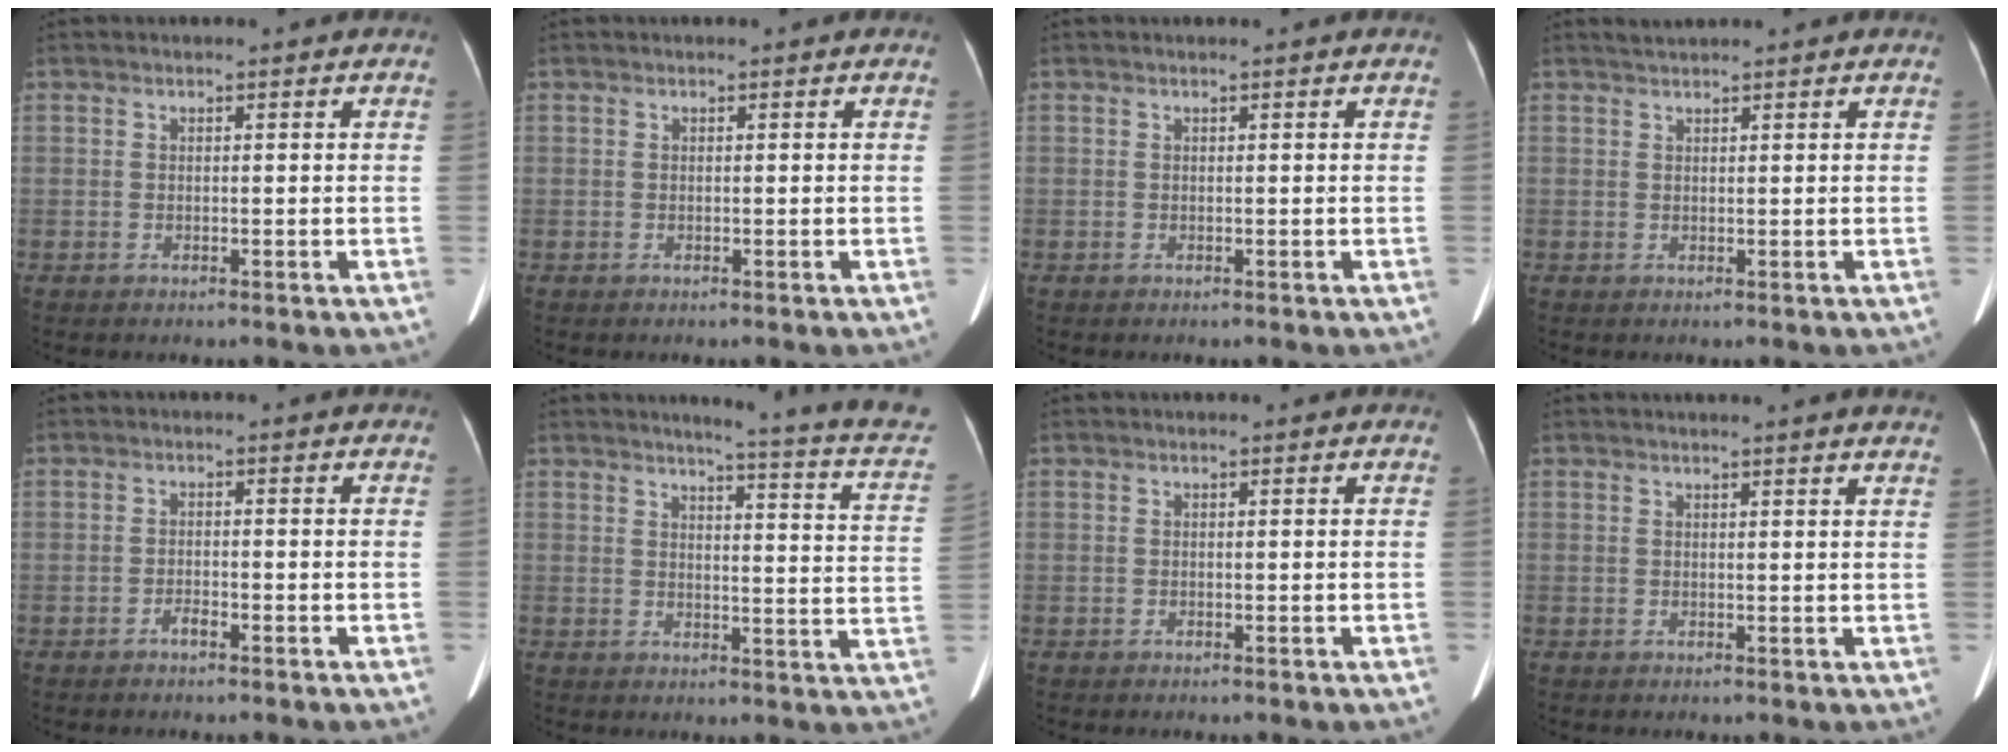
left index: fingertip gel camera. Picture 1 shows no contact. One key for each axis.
{"total": 0.0}
{"total": 0.0}
{"total": 1.0, "fx": 1.0, "fy": -0.1, "fz": 0.1, "tx": -0.007, "ty": 0.010, "tz": 0.024}
{"total": 1.4, "fx": -1.2, "fy": 0.3, "fz": 0.7, "tx": -0.014, "ty": -0.002, "tz": -0.020}
{"total": 15.4, "fx": 13.8, "fy": -0.6, "fz": 6.8, "tx": -0.085, "ty": -0.081, "tz": 0.132}
{"total": 0.0}
{"total": 6.1, "fx": 5.6, "fy": -0.4, "fz": 2.5, "tx": -0.029, "ty": 0.008, "tz": 0.045}